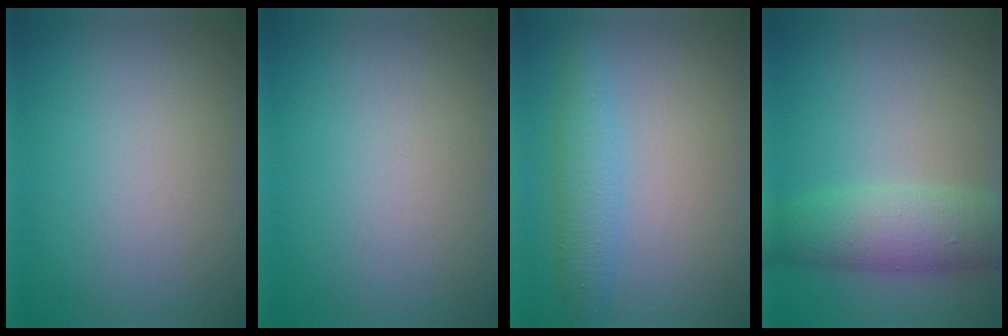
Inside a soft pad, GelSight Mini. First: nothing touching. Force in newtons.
{"total": 0.0}
{"total": 2.8, "press": 2.8, "slide": 0.0}
{"total": 5.0, "press": 5.0, "slide": 0.1}